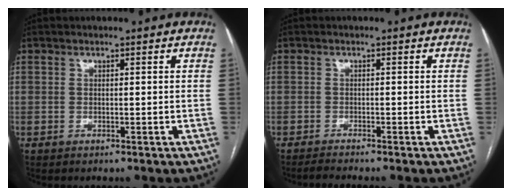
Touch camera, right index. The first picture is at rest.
{"total": 2.0, "force": [-1.8, -0.7, 0.6], "torque": [-0.017, -0.009, -0.033]}